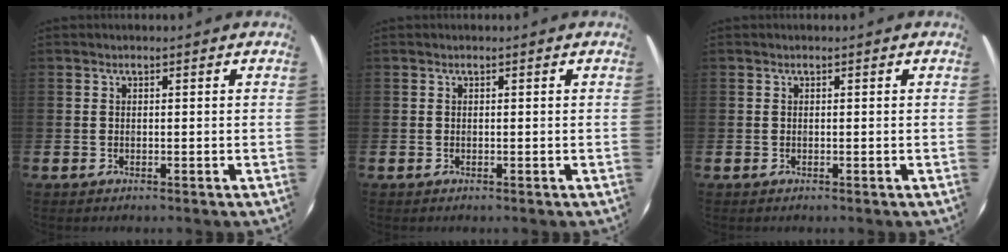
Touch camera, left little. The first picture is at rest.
{"total": 0.0}
{"total": 0.0}